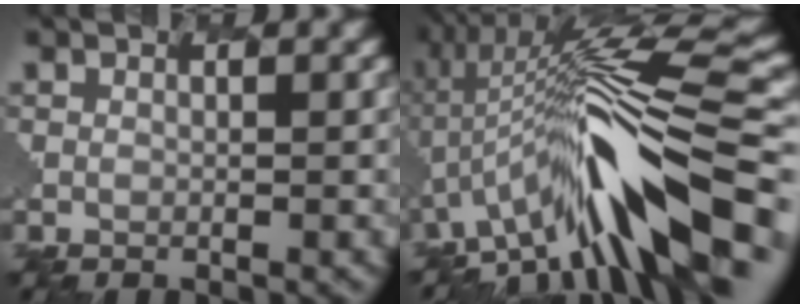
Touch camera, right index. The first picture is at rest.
{"total": 10.5, "force": [-4.0, 1.8, 9.5], "torque": [-0.188, 0.037, -0.080]}